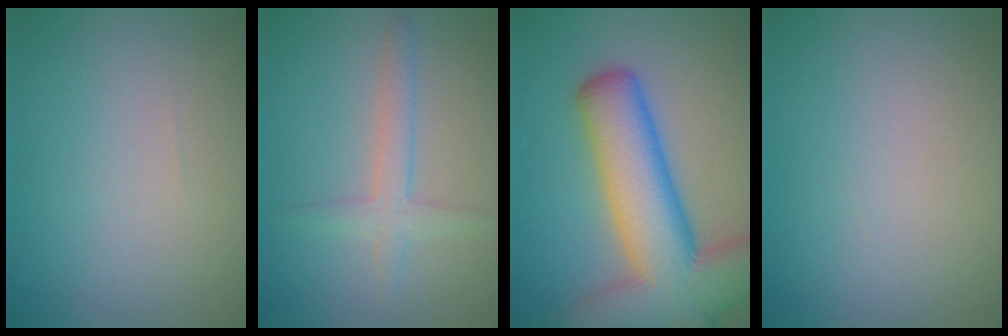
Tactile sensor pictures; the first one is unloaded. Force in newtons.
{"total": 2.3, "press": 2.3, "slide": 0.1}
{"total": 13.4, "press": 13.4, "slide": 0.9}
{"total": 0.0}